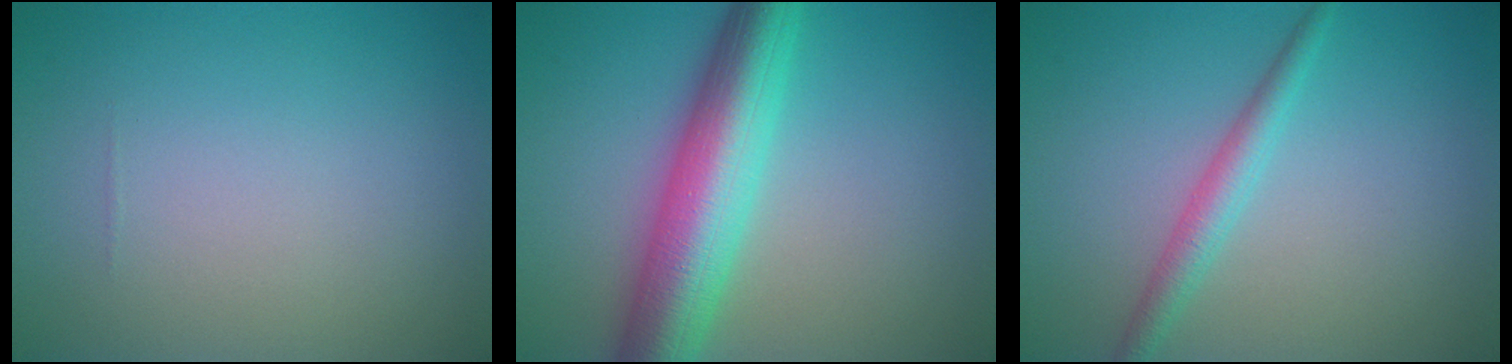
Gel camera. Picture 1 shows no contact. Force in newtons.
{"total": 8.6, "press": 8.5, "slide": 0.3}
{"total": 2.3, "press": 2.3, "slide": 0.0}